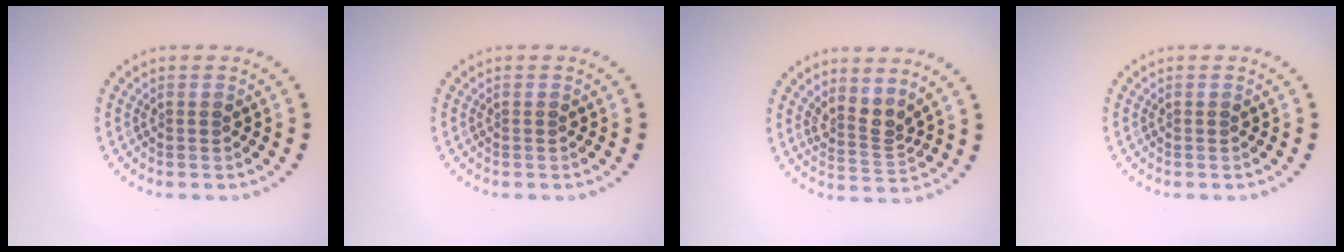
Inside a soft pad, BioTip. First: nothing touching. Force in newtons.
{"total": 0.0}
{"total": 2.6, "press": 1.8, "slide": 1.9}
{"total": 0.0}